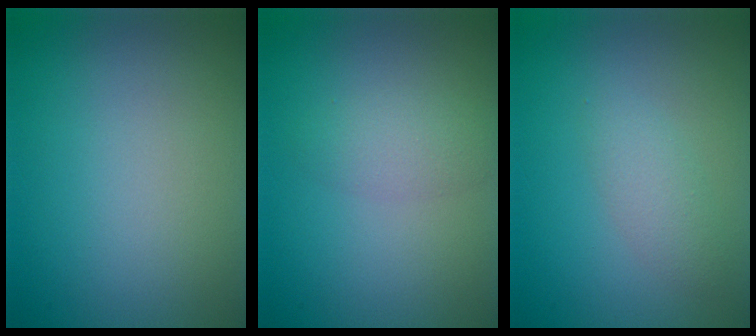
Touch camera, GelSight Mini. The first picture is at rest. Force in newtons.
{"total": 2.1, "press": 2.1, "slide": 0.1}
{"total": 1.9, "press": 1.9, "slide": 0.1}